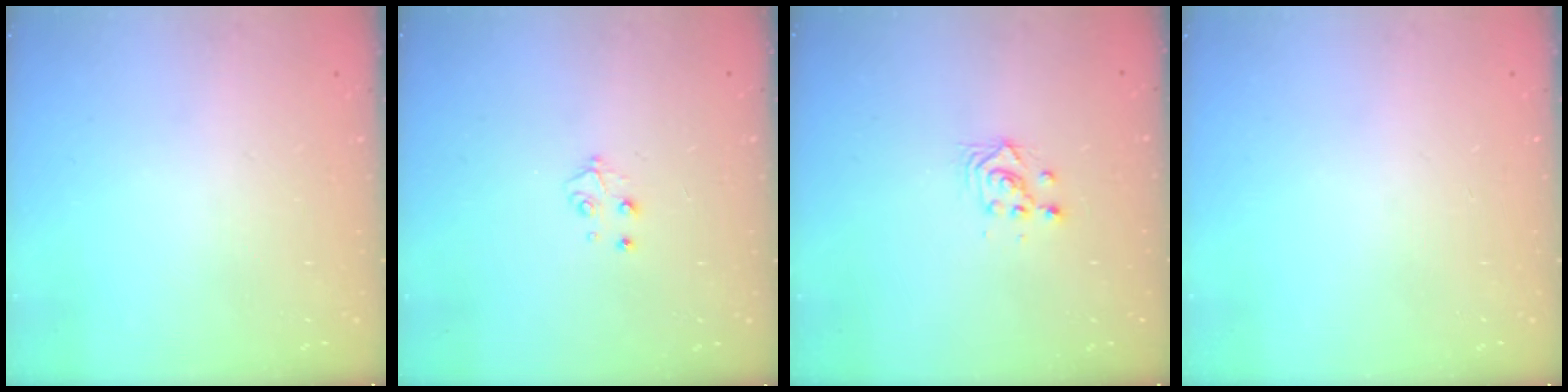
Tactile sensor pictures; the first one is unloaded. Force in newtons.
{"total": 3.4, "press": 3.4, "slide": 0.4}
{"total": 3.0, "press": 3.0, "slide": 0.1}
{"total": 0.0}